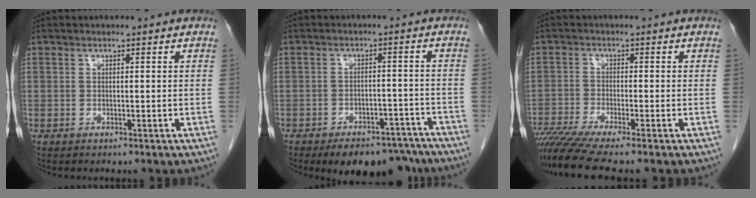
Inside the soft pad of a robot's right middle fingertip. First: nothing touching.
{"total": 12.2, "force": [-10.1, 5.3, 4.4], "torque": [-0.048, 0.011, -0.128]}
{"total": 9.4, "force": [-7.7, -0.5, 5.4], "torque": [-0.093, -0.024, -0.131]}